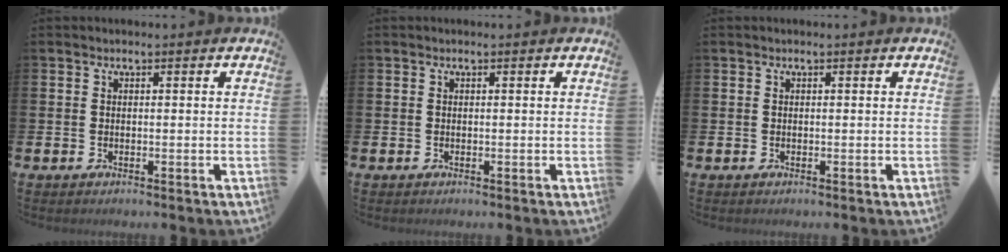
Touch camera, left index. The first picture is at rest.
{"total": 0.0}
{"total": 0.0}